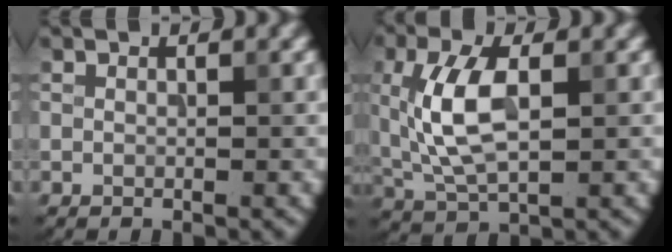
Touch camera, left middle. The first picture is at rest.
{"total": 6.6, "force": [0.8, 3.2, 5.7], "torque": [-0.128, 0.005, 0.016]}